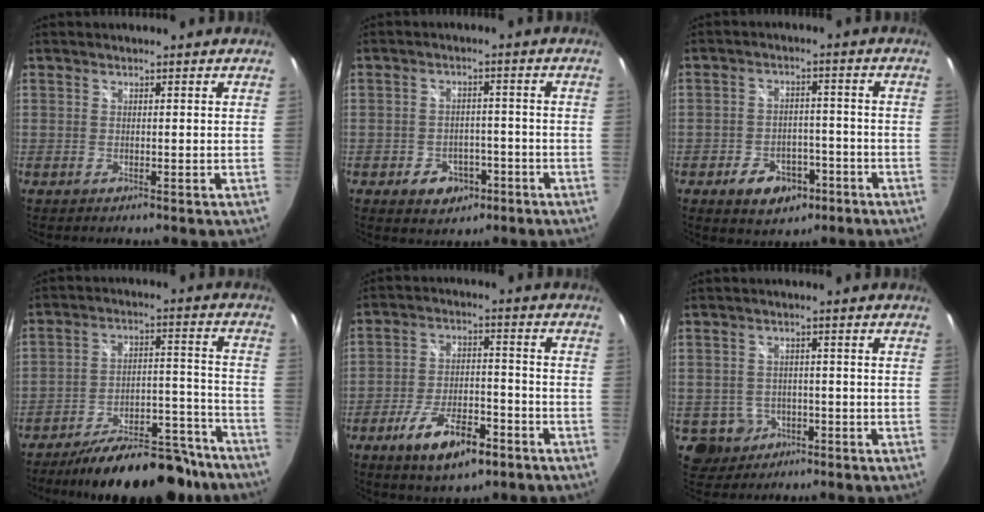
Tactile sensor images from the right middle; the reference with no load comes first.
{"total": 6.2, "force": [-3.3, 4.6, 2.5], "torque": [-0.060, 0.013, -0.030]}
{"total": 8.2, "force": [-4.6, 5.3, 4.1], "torque": [-0.090, 0.015, -0.054]}
{"total": 20.9, "force": [-17.5, 6.6, 9.4], "torque": [-0.145, 0.017, -0.227]}
{"total": 12.0, "force": [-7.0, 4.6, 8.6], "torque": [-0.168, -0.001, -0.111]}
{"total": 5.6, "force": [-2.1, 5.1, 1.0], "torque": [-0.035, 0.006, -0.021]}